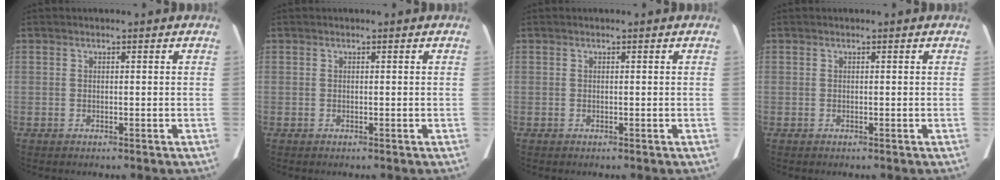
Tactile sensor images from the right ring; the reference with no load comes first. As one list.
[{"total": 0.0}, {"total": 0.0}, {"total": 0.0}]